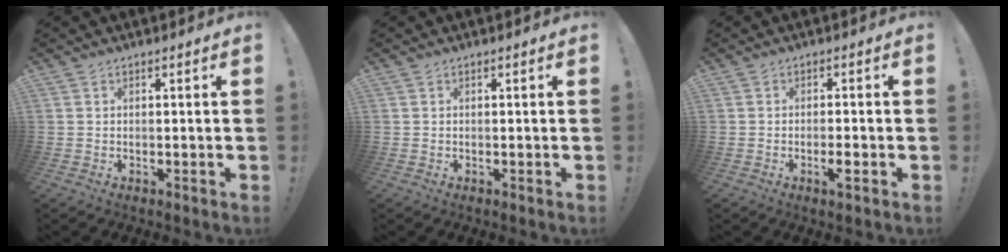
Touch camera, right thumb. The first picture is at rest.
{"total": 0.0}
{"total": 3.1, "force": [-1.5, 0.3, 2.8], "torque": [-0.050, 0.001, -0.023]}